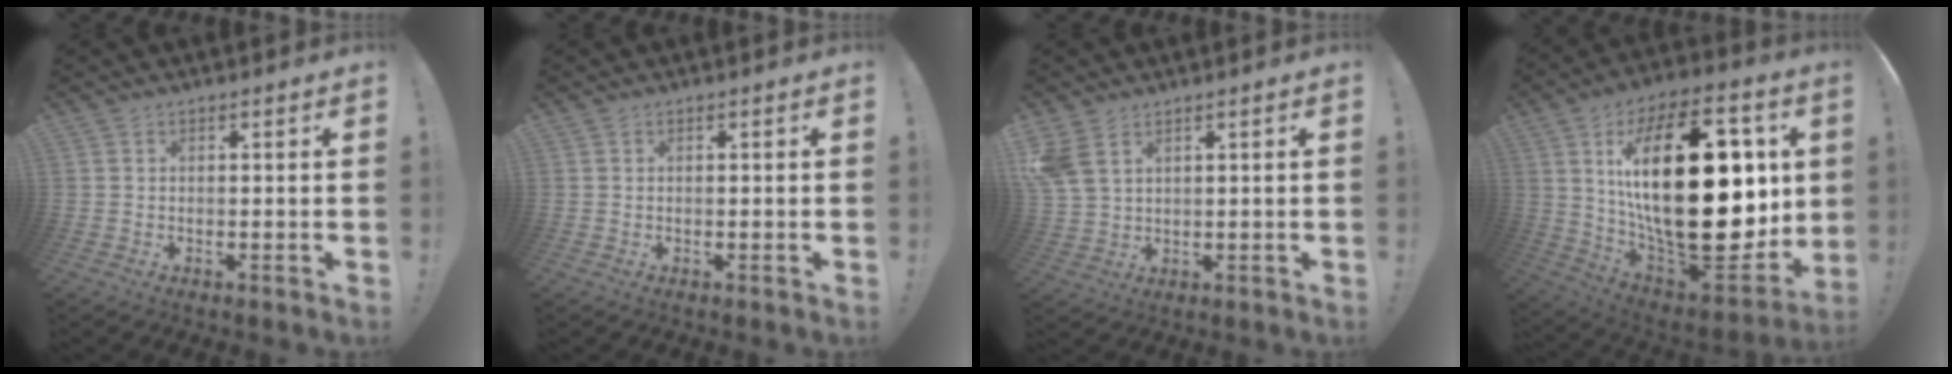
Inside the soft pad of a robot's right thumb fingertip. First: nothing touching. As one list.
[{"total": 0.0}, {"total": 6.9, "force": [3.6, 4.2, 4.1], "torque": [-0.081, -0.007, 0.074]}, {"total": 39.9, "force": [5.6, 19.5, 34.4], "torque": [-0.606, -0.027, 0.120]}]